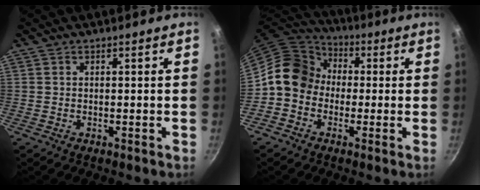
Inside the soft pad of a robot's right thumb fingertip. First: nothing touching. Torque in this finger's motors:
{"motor_torque": [1.31, 2.14, 0.71, -1.01, 0.05]}